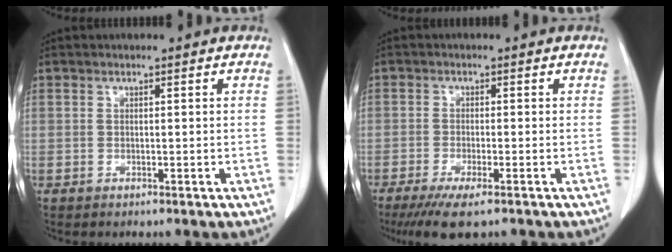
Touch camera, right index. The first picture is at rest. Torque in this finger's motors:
{"motor_torque": [0.62, -0.56, 0.23, 0.09]}